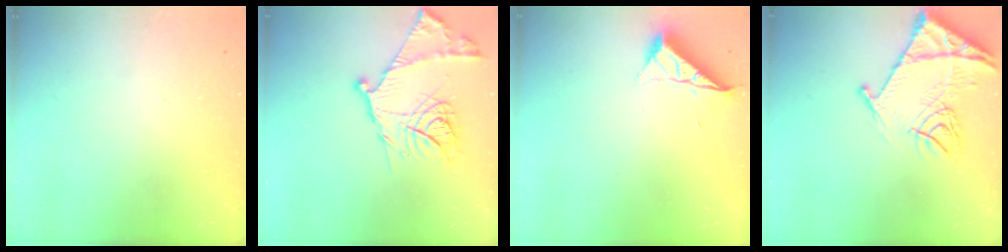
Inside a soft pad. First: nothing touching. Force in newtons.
{"total": 18.1, "press": 18.0, "slide": 1.6}
{"total": 6.6, "press": 6.6, "slide": 0.3}
{"total": 13.6, "press": 13.6, "slide": 1.5}